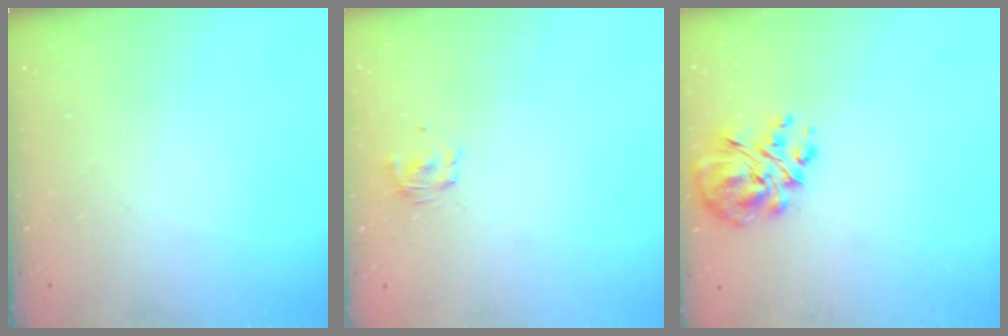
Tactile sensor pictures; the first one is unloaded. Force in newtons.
{"total": 2.3, "press": 2.1, "slide": 0.9}
{"total": 8.6, "press": 8.3, "slide": 2.5}